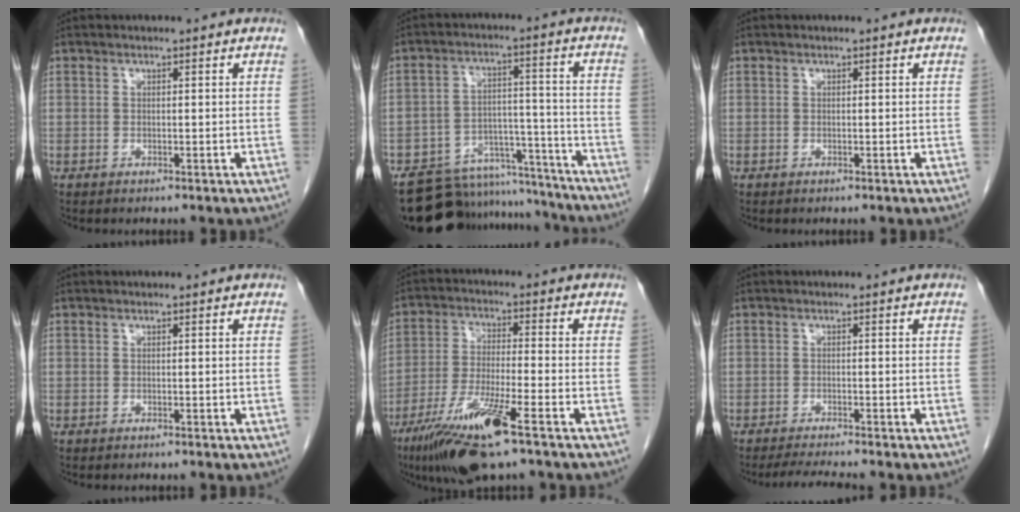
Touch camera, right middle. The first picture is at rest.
{"total": 17.5, "force": [-16.5, 5.0, 3.2], "torque": [-0.060, 0.035, -0.232]}
{"total": 0.0}
{"total": 0.0}
{"total": 12.4, "force": [-7.3, 0.9, 10.1], "torque": [-0.200, -0.029, -0.131]}
{"total": 3.2, "force": [-2.9, -0.8, 1.2], "torque": [-0.028, -0.018, -0.051]}